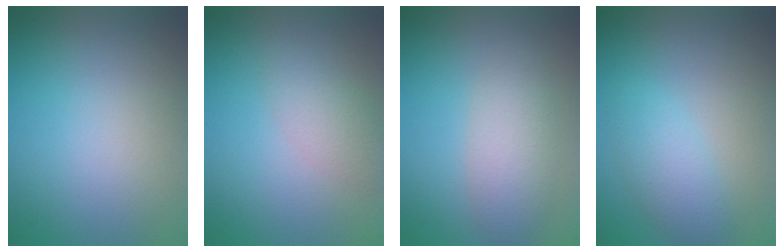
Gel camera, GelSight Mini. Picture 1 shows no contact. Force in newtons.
{"total": 2.3, "press": 2.3, "slide": 0.0}
{"total": 3.5, "press": 3.5, "slide": 0.1}
{"total": 2.8, "press": 2.8, "slide": 0.1}